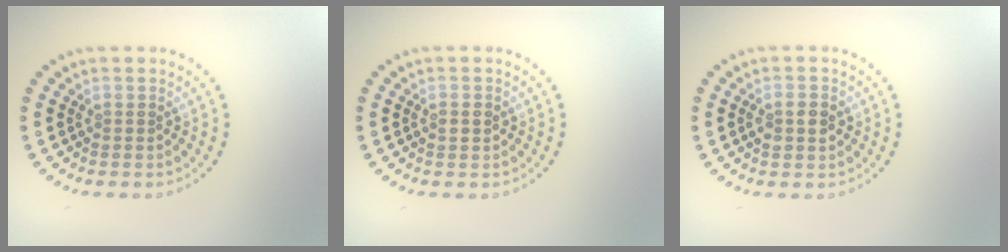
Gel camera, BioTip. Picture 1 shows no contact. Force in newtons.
{"total": 1.5, "press": 1.5, "slide": 0.1}
{"total": 1.9, "press": 1.9, "slide": 0.2}